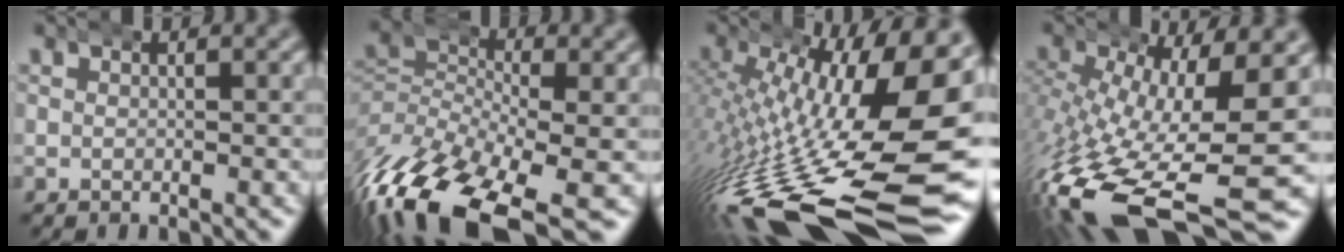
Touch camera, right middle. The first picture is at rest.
{"total": 9.9, "force": [-4.9, 4.9, 7.0], "torque": [-0.154, -0.039, -0.066]}
{"total": 17.2, "force": [-6.2, 6.6, 14.6], "torque": [-0.248, -0.059, -0.056]}
{"total": 12.7, "force": [-5.1, 5.1, 10.4], "torque": [-0.217, -0.056, -0.052]}